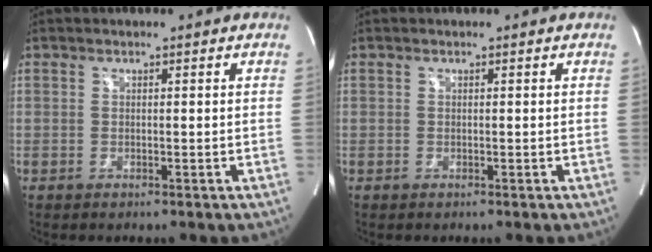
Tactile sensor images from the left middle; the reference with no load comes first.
{"total": 0.0}